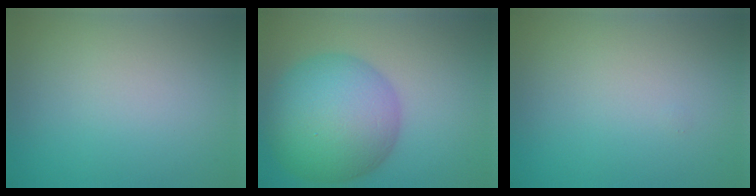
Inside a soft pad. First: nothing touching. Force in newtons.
{"total": 11.1, "press": 11.1, "slide": 0.3}
{"total": 0.0}